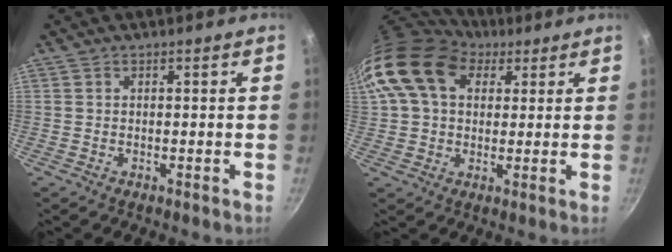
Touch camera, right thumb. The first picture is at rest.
{"total": 17.3, "force": [6.6, 12.2, 10.5], "torque": [-0.192, 0.017, 0.106]}